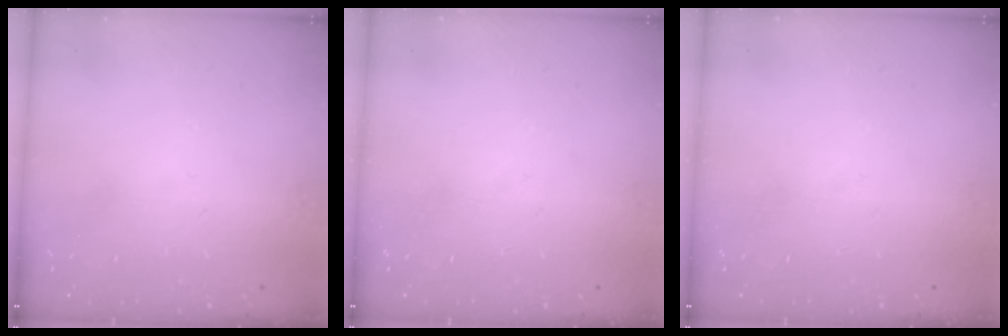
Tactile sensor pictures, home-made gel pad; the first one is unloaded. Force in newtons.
{"total": 0.0}
{"total": 0.0}